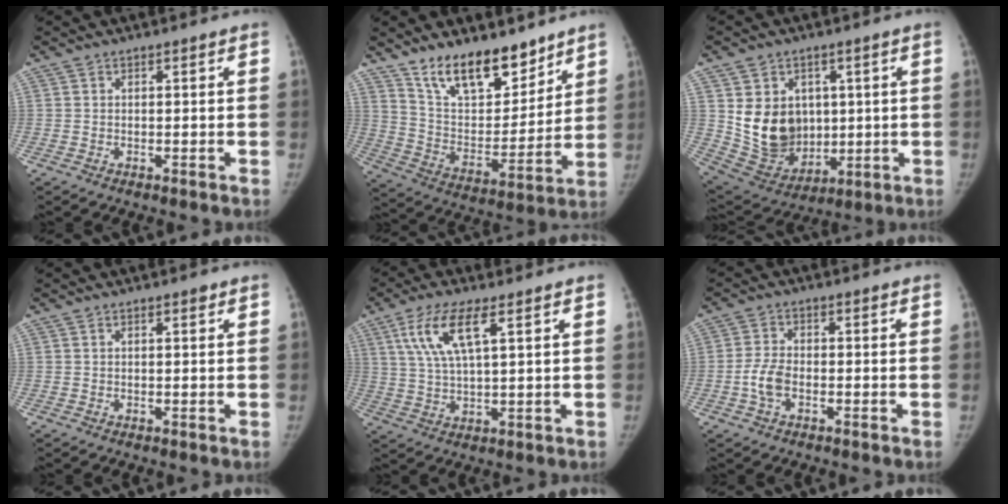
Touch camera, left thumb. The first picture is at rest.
{"total": 16.9, "force": [12.6, 7.5, 8.4], "torque": [-0.081, -0.086, 0.222]}
{"total": 14.2, "force": [2.2, 11.5, 8.0], "torque": [-0.089, -0.022, 0.070]}
{"total": 0.6, "force": [0.4, 0.3, 0.4], "torque": [-0.002, -0.001, 0.003]}
{"total": 9.5, "force": [4.2, 2.6, 8.1], "torque": [-0.178, -0.008, 0.087]}
{"total": 4.4, "force": [-1.5, 2.6, 3.3], "torque": [-0.067, 0.010, -0.032]}